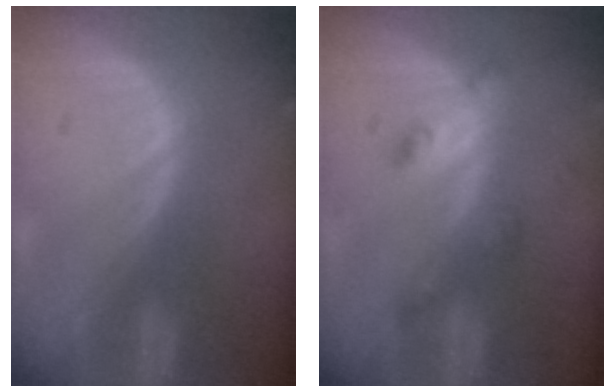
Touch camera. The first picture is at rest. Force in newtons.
{"total": 4.3, "press": 3.8, "slide": 1.9}